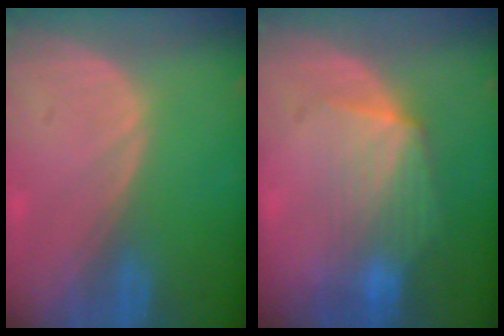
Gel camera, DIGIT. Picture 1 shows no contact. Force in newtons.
{"total": 7.1, "press": 6.8, "slide": 2.3}